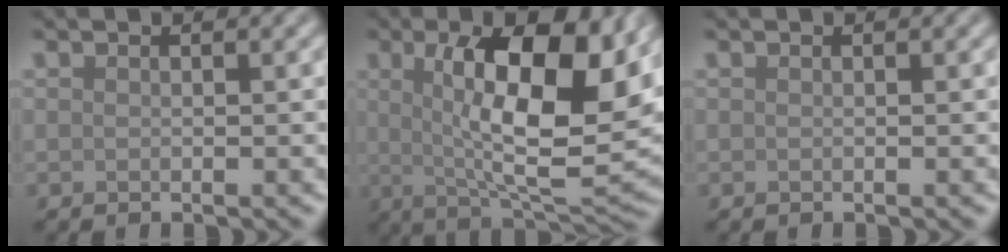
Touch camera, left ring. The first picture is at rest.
{"total": 11.4, "force": [2.4, 3.8, 10.5], "torque": [-0.160, 0.000, 0.043]}
{"total": 0.0}